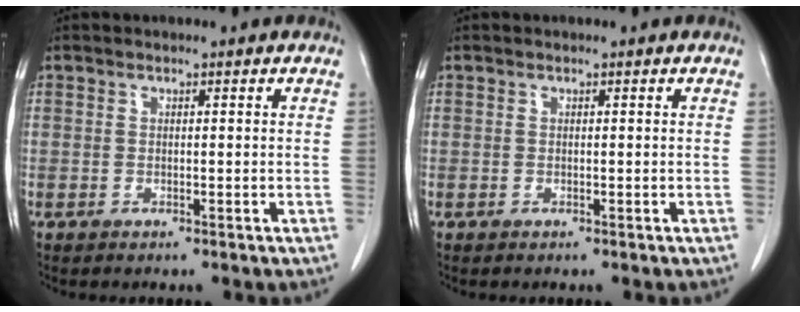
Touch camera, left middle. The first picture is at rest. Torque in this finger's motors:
{"motor_torque": [-0.02, 0.02, 0.02, 0.00]}